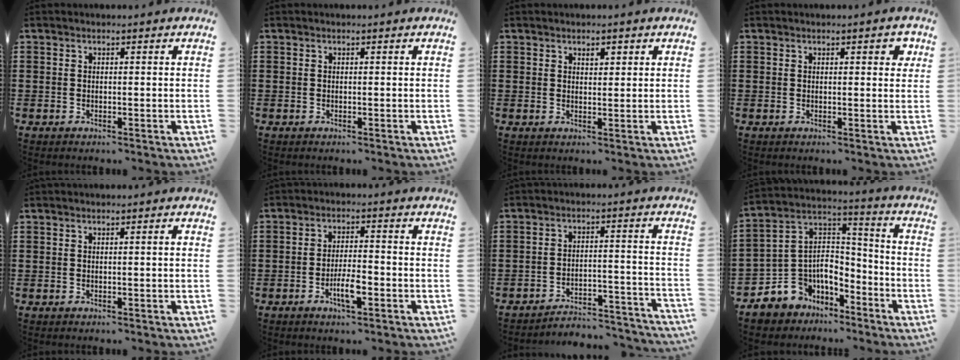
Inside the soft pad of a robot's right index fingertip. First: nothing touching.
{"total": 0.0}
{"total": 1.3, "force": [0.8, 0.7, 0.7], "torque": [-0.016, 0.004, 0.013]}
{"total": 1.5, "force": [0.5, 0.7, 1.2], "torque": [-0.007, 0.000, 0.003]}
{"total": 0.6, "force": [-0.1, -0.1, 0.6], "torque": [-0.009, -0.001, -0.003]}
{"total": 5.0, "force": [-2.1, 1.4, 4.3], "torque": [-0.084, 0.000, -0.041]}
{"total": 4.2, "force": [-4.1, 0.2, 1.0], "torque": [-0.023, -0.005, -0.087]}
{"total": 6.1, "force": [-3.3, 5.2, 0.2], "torque": [-0.039, -0.009, -0.065]}